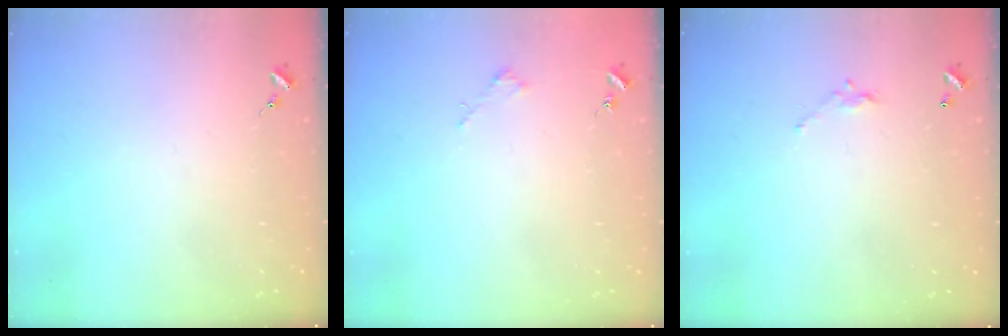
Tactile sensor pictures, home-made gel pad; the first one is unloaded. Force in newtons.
{"total": 1.8, "press": 1.8, "slide": 0.2}
{"total": 4.8, "press": 4.8, "slide": 0.3}